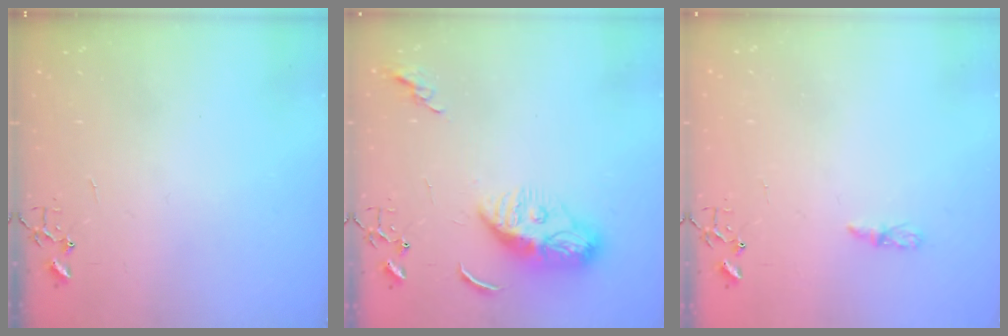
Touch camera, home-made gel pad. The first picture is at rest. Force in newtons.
{"total": 9.4, "press": 9.4, "slide": 1.0}
{"total": 3.2, "press": 3.2, "slide": 0.4}